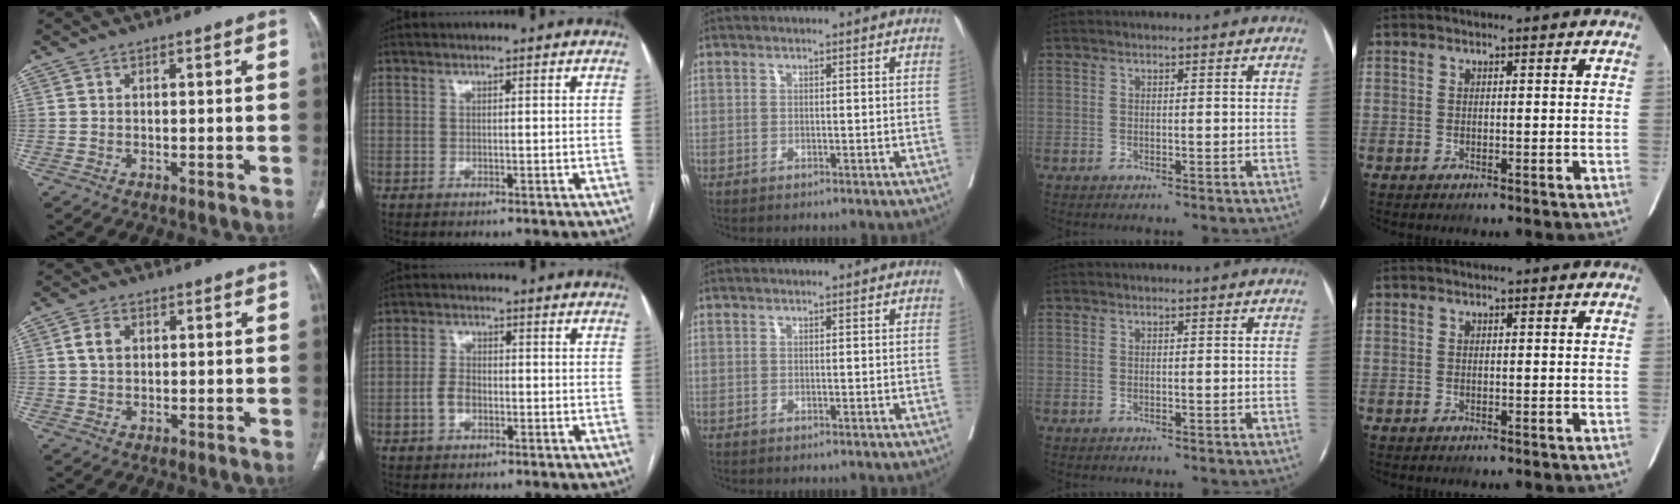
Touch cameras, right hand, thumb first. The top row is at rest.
{"thumb": {"total": 3.5, "force": [0.8, 2.5, 2.3], "torque": [-0.038, 0.002, 0.016]}, "index": {"total": 3.5, "force": [-1.0, 2.3, 2.5], "torque": [-0.053, 0.009, -0.018]}}